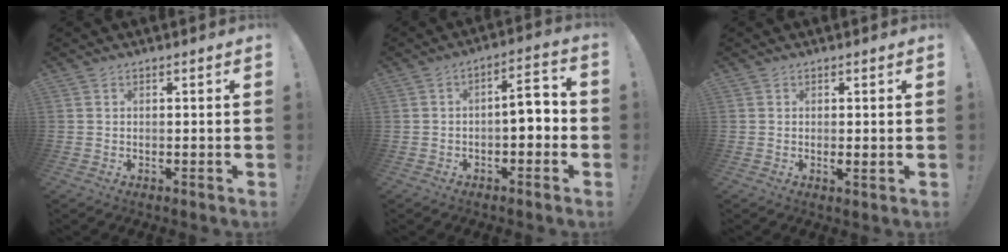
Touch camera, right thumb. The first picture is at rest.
{"total": 6.9, "force": [-1.5, 2.8, 6.2], "torque": [-0.086, 0.009, -0.031]}
{"total": 1.3, "force": [0.4, 0.3, 1.2], "torque": [-0.020, -0.002, 0.007]}